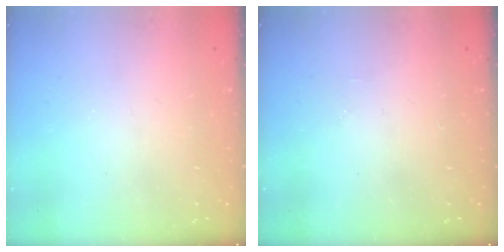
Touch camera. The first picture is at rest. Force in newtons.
{"total": 1.2, "press": 1.2, "slide": 0.3}